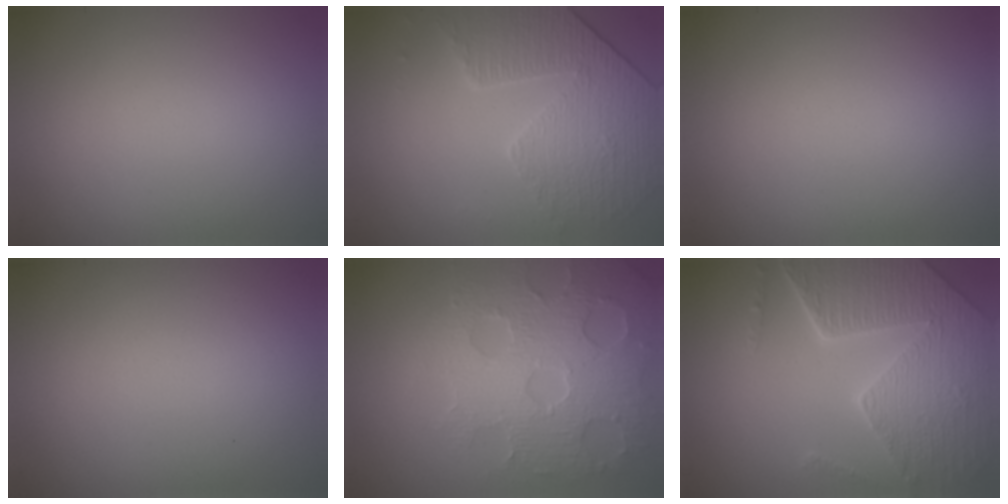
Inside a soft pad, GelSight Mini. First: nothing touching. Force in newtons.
{"total": 4.2, "press": 3.7, "slide": 2.1}
{"total": 0.0}
{"total": 0.0}
{"total": 6.5, "press": 5.3, "slide": 3.9}
{"total": 8.3, "press": 5.8, "slide": 5.9}